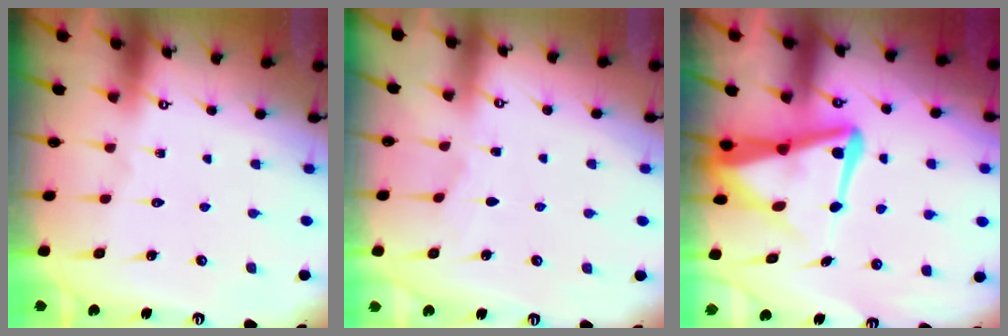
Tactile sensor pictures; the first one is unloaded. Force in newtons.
{"total": 1.4, "press": 1.3, "slide": 0.2}
{"total": 11.9, "press": 11.8, "slide": 1.3}